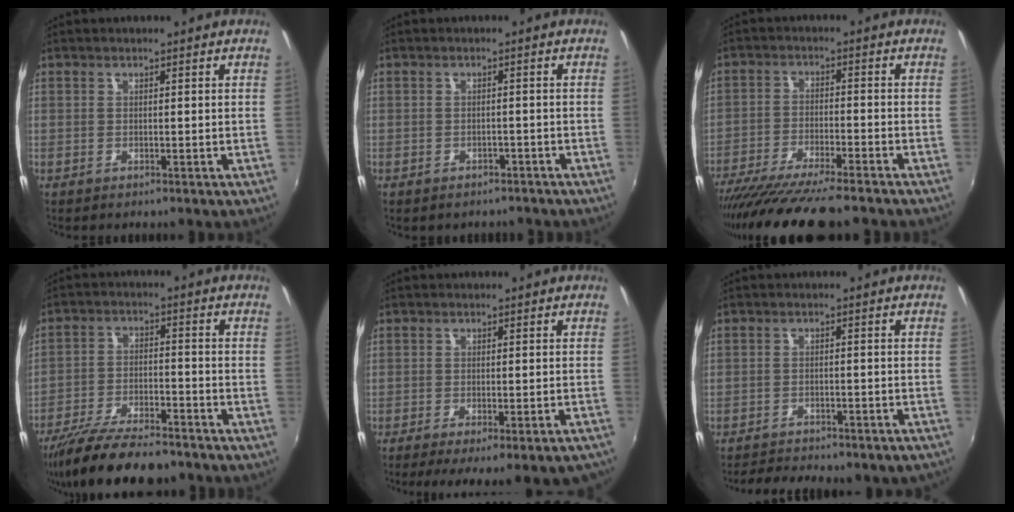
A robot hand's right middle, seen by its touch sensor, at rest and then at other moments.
{"total": 4.2, "force": [-3.4, 2.1, 1.2], "torque": [-0.024, -0.011, -0.041]}
{"total": 16.5, "force": [-14.2, 1.4, 8.4], "torque": [-0.166, -0.050, -0.231]}
{"total": 15.7, "force": [-13.0, 3.9, 7.9], "torque": [-0.166, -0.032, -0.218]}
{"total": 11.3, "force": [-8.7, 1.8, 7.0], "torque": [-0.120, -0.049, -0.117]}
{"total": 9.7, "force": [-8.7, 2.5, 3.4], "torque": [-0.083, -0.007, -0.111]}